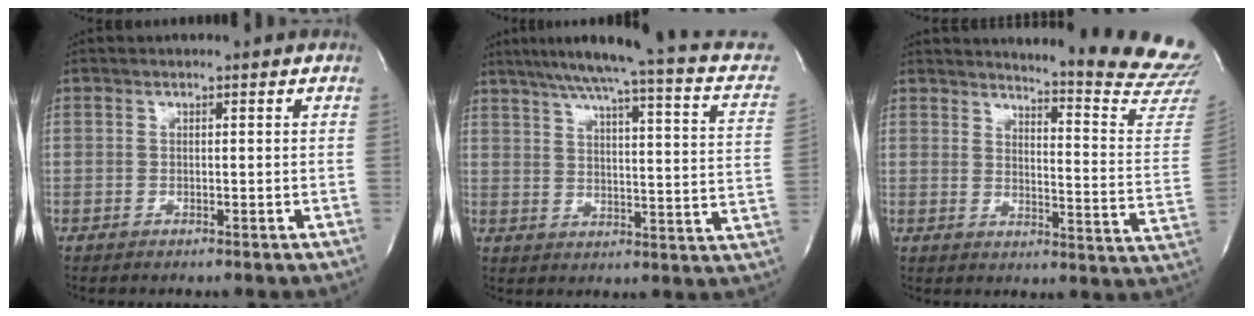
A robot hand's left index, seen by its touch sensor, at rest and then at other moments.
{"total": 20.5, "force": [16.1, 1.6, 12.7], "torque": [-0.186, -0.019, 0.187]}
{"total": 18.8, "force": [18.2, -0.6, 4.8], "torque": [-0.066, -0.161, 0.196]}